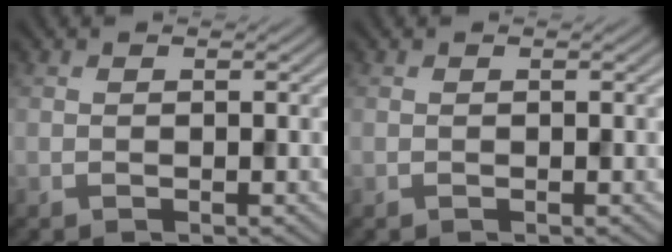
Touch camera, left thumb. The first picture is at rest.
{"total": 0.0}